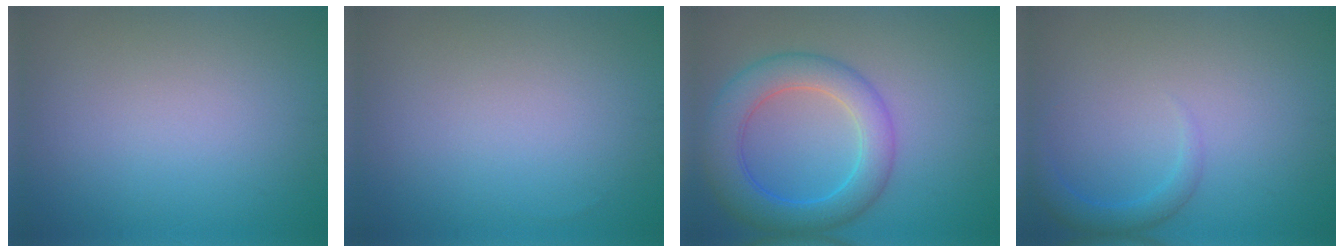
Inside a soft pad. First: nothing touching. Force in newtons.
{"total": 0.0}
{"total": 6.2, "press": 6.2, "slide": 0.2}
{"total": 1.8, "press": 1.8, "slide": 0.2}